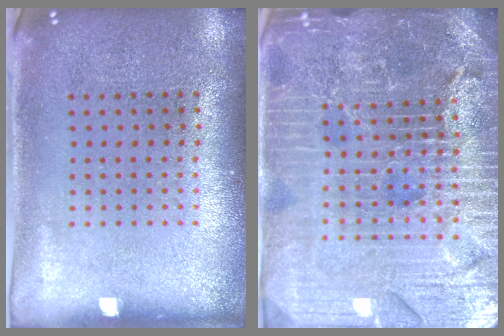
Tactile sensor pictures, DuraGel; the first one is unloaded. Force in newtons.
{"total": 5.7, "press": 5.1, "slide": 2.4}